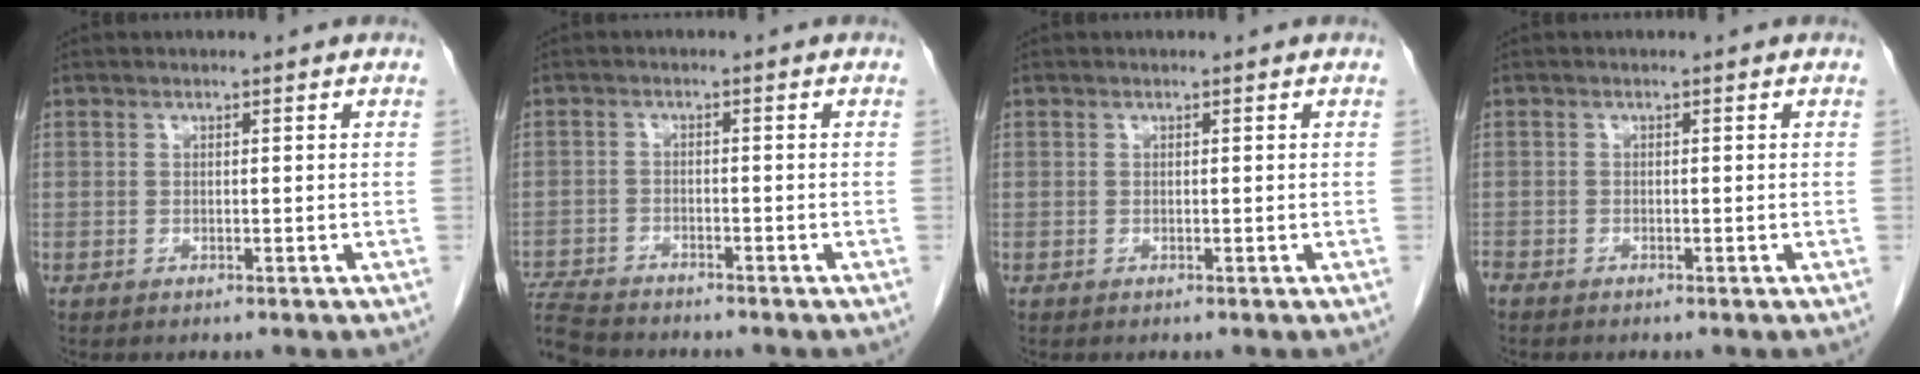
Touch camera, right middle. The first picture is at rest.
{"total": 8.2, "force": [-7.8, 1.3, 2.4], "torque": [-0.051, -0.012, -0.134]}
{"total": 0.0}
{"total": 1.2, "force": [-1.1, 0.4, 0.3], "torque": [-0.013, -0.003, -0.022]}